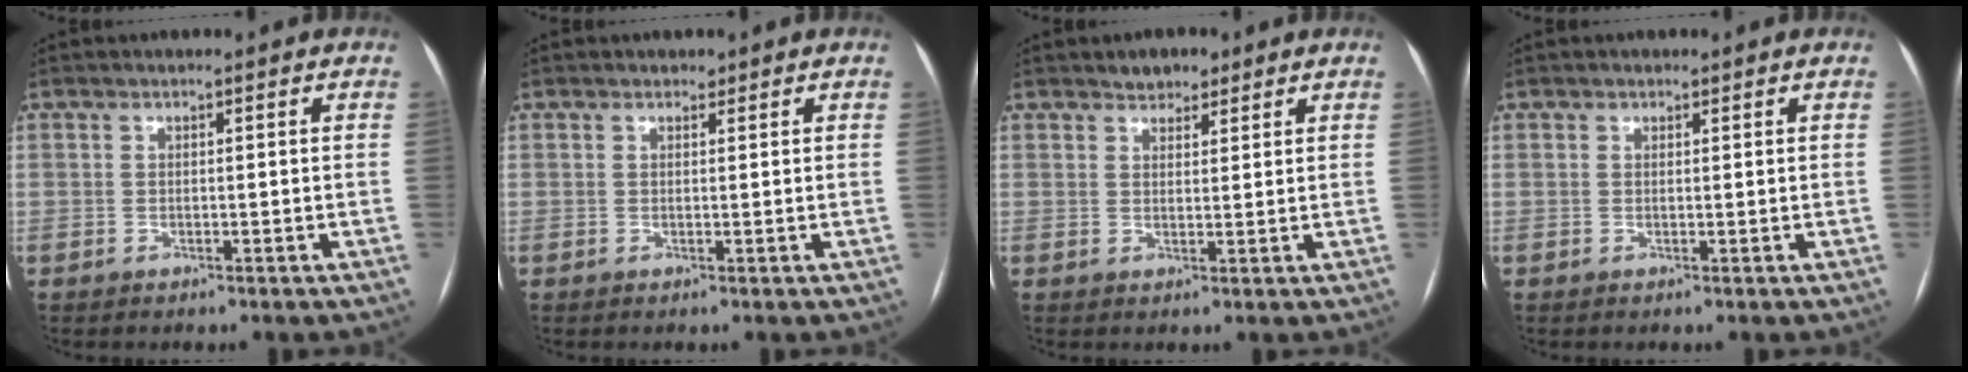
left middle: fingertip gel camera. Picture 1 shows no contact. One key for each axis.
{"total": 0.8, "fx": 0.6, "fy": 0.5, "fz": 0.1, "tx": -0.004, "ty": -0.002, "tz": 0.007}
{"total": 3.2, "fx": 2.5, "fy": 1.7, "fz": 1.1, "tx": -0.017, "ty": 0.008, "tz": 0.038}
{"total": 0.6, "fx": 0.4, "fy": 0.4, "fz": 0.1, "tx": -0.001, "ty": -0.001, "tz": 0.004}